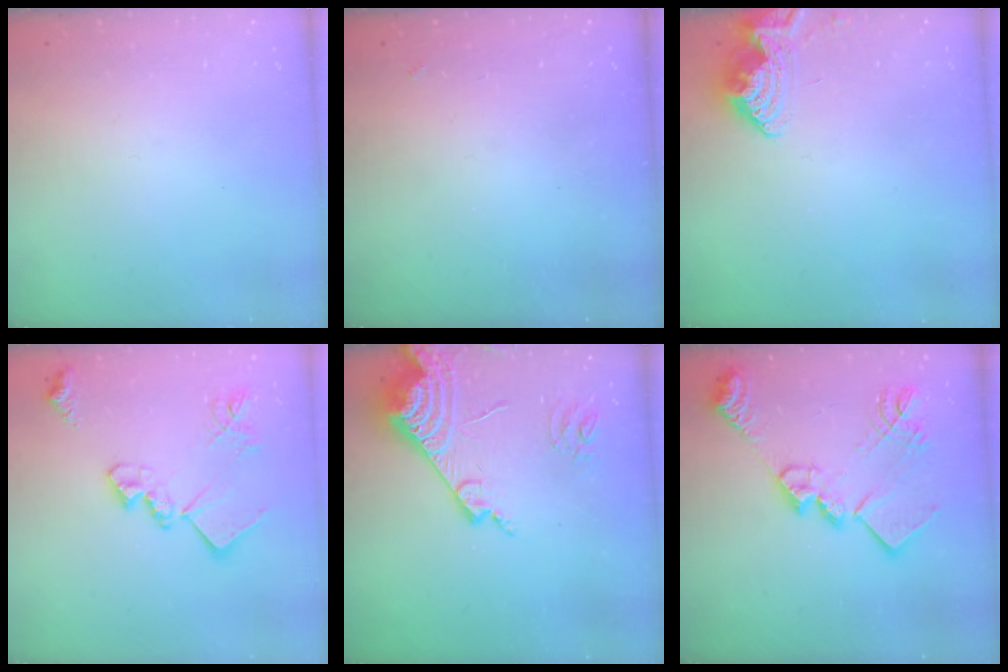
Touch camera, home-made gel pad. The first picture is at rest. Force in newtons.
{"total": 3.4, "press": 3.3, "slide": 0.5}
{"total": 9.1, "press": 9.1, "slide": 0.5}
{"total": 19.3, "press": 19.2, "slide": 1.0}
{"total": 15.9, "press": 15.8, "slide": 1.9}
{"total": 21.7, "press": 21.7, "slide": 1.3}